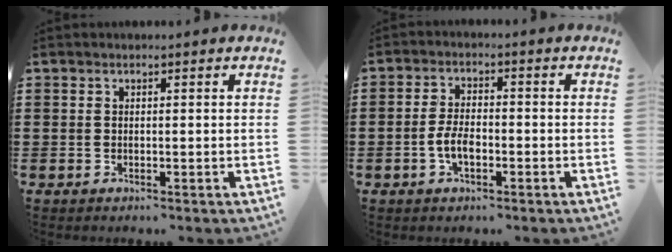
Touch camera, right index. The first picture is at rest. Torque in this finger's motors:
{"motor_torque": [1.82, 0.32, 0.54, 0.10]}